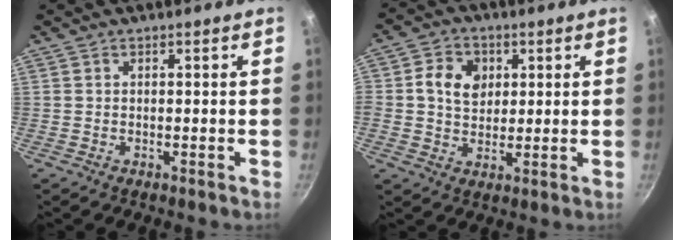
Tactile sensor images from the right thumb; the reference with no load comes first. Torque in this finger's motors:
{"motor_torque": [-0.62, 1.00, 0.22, -0.10, 0.23]}